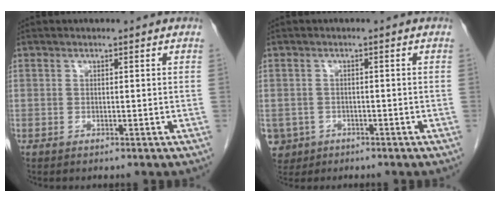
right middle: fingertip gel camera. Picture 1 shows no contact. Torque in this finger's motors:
{"motor_torque": [1.20, -0.92, 0.20, 0.02]}